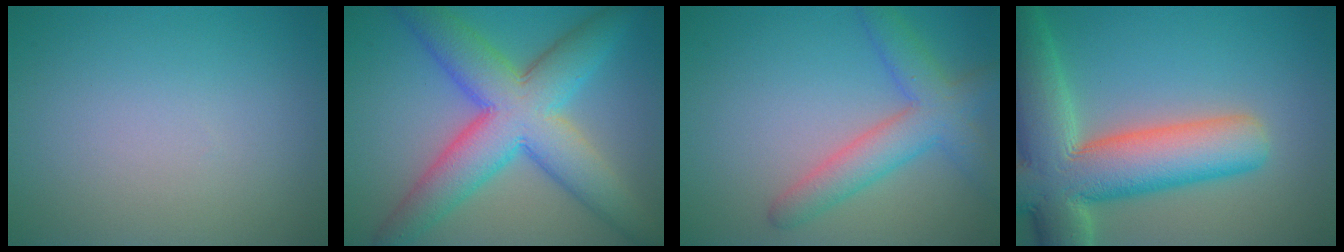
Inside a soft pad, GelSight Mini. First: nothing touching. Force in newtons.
{"total": 10.2, "press": 10.2, "slide": 0.2}
{"total": 4.8, "press": 4.8, "slide": 0.2}
{"total": 12.5, "press": 12.5, "slide": 0.9}